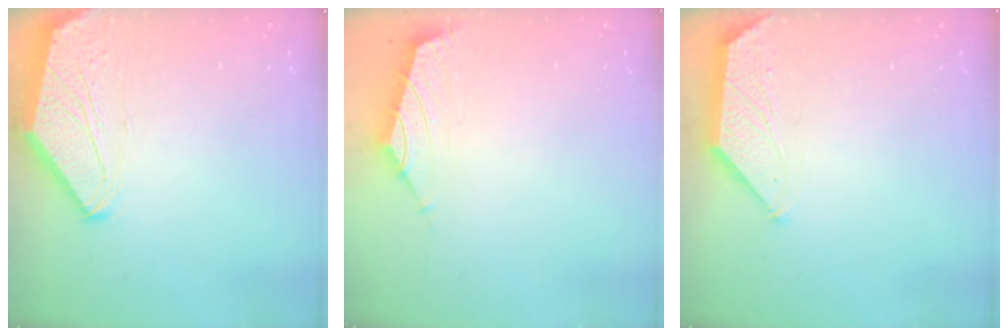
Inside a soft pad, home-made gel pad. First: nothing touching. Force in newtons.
{"total": 1.7, "press": 1.6, "slide": 0.7}
{"total": 1.0, "press": 0.9, "slide": 0.2}